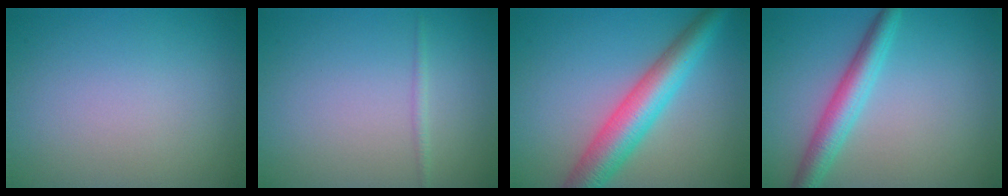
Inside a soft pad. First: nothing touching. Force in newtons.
{"total": 0.8, "press": 0.8, "slide": 0.1}
{"total": 6.6, "press": 6.6, "slide": 0.1}
{"total": 3.9, "press": 3.9, "slide": 0.1}